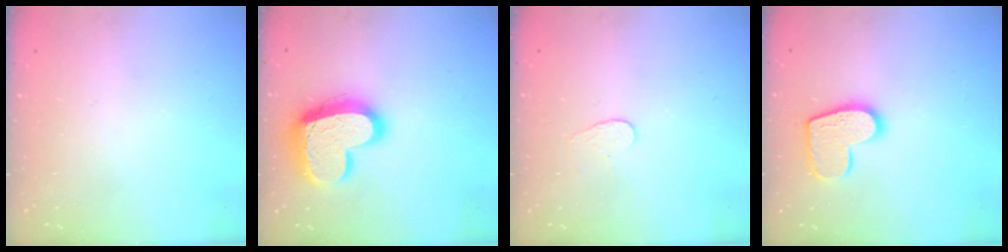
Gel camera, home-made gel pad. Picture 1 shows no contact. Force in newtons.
{"total": 18.4, "press": 18.3, "slide": 1.7}
{"total": 3.8, "press": 3.8, "slide": 0.3}
{"total": 12.7, "press": 12.6, "slide": 0.8}